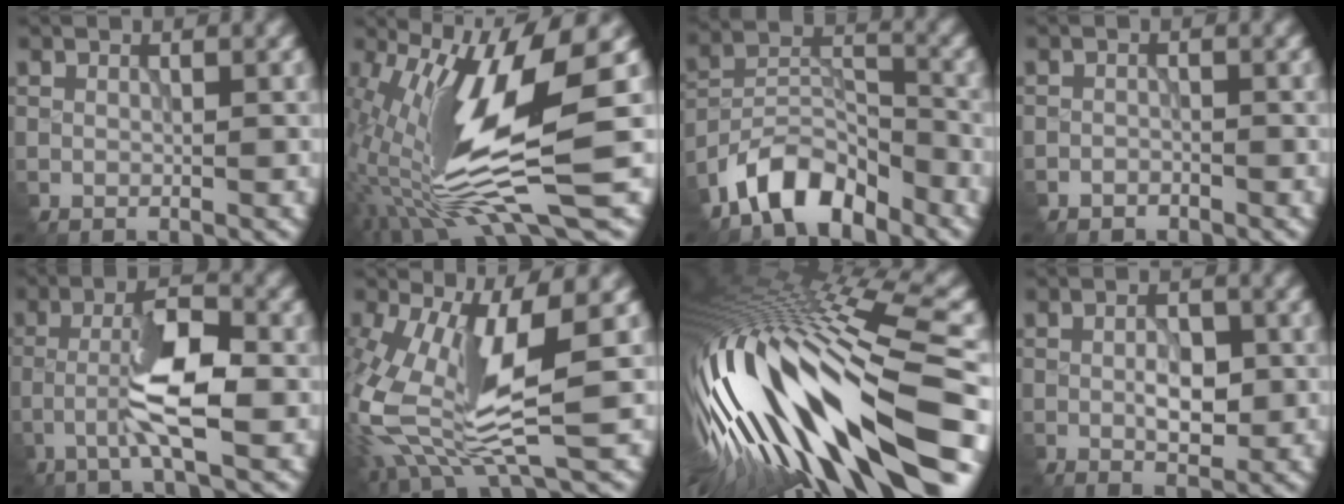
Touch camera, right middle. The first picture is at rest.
{"total": 12.8, "force": [-1.4, 3.1, 12.4], "torque": [-0.254, -0.018, -0.015]}
{"total": 7.3, "force": [-5.6, 3.2, 3.4], "torque": [-0.052, 0.007, -0.112]}
{"total": 1.0, "force": [-0.9, 0.5, -0.1], "torque": [0.002, -0.001, -0.017]}
{"total": 5.6, "force": [-1.9, 1.1, 5.2], "torque": [-0.105, 0.012, -0.041]}
{"total": 10.8, "force": [-1.2, 3.9, 10.0], "torque": [-0.224, -0.025, -0.011]}
{"total": 17.9, "force": [-4.2, 4.3, 16.9], "torque": [-0.306, 0.011, -0.072]}
{"total": 3.1, "force": [-0.4, 1.7, 2.6], "torque": [-0.046, -0.001, -0.003]}